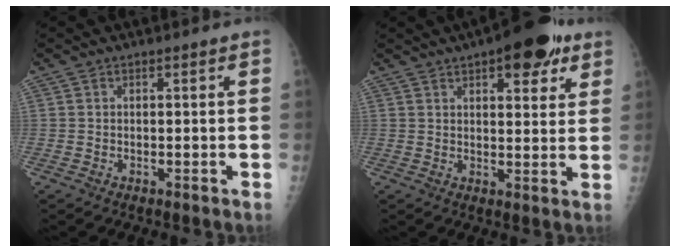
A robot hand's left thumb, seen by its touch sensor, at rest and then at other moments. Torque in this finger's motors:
{"motor_torque": [1.59, 1.35, 0.85, -0.75, 0.04]}